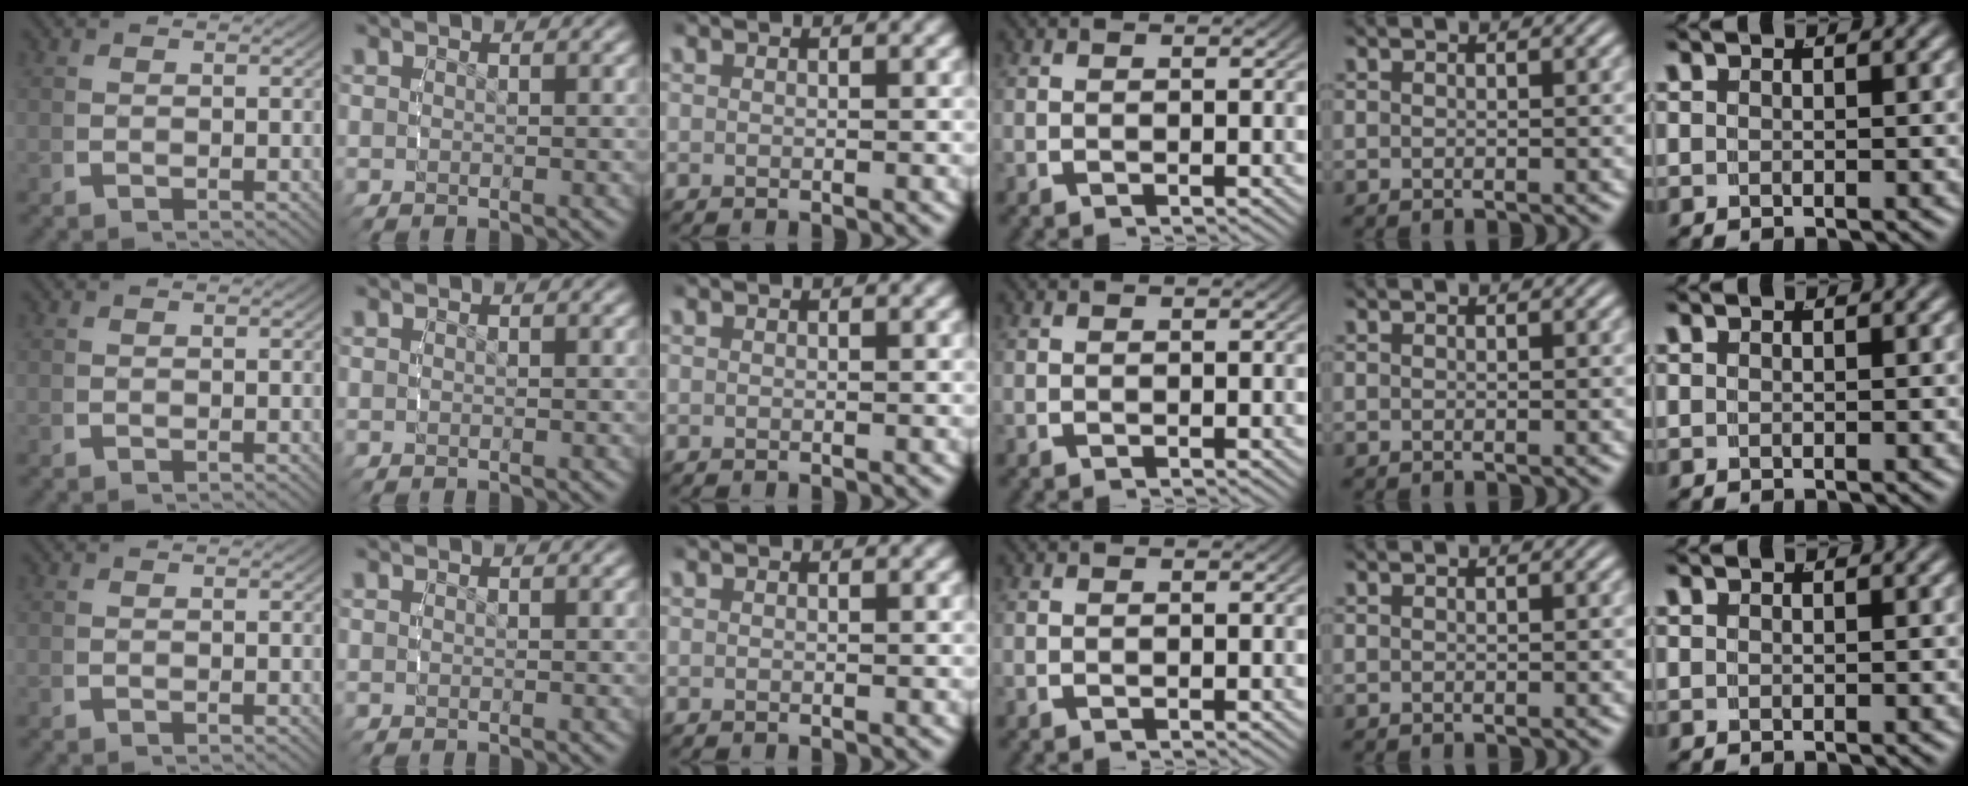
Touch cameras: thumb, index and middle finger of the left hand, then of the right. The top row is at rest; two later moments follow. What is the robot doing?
{"motion": "reach", "object": "measuring cup"}